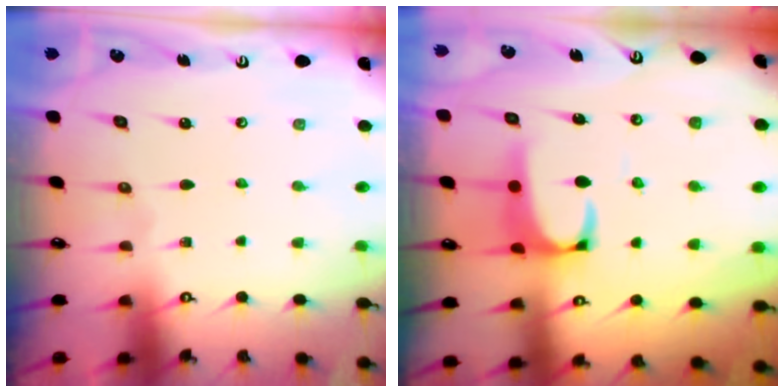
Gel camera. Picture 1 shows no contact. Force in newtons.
{"total": 2.2, "press": 2.0, "slide": 1.0}